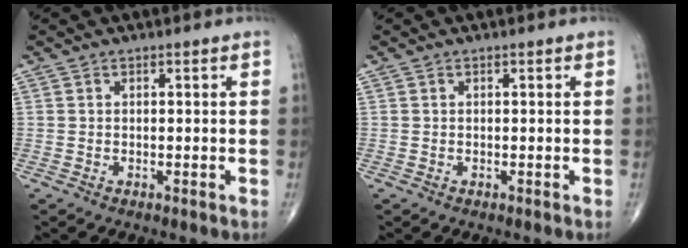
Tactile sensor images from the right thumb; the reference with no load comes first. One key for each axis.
{"total": 0.0}